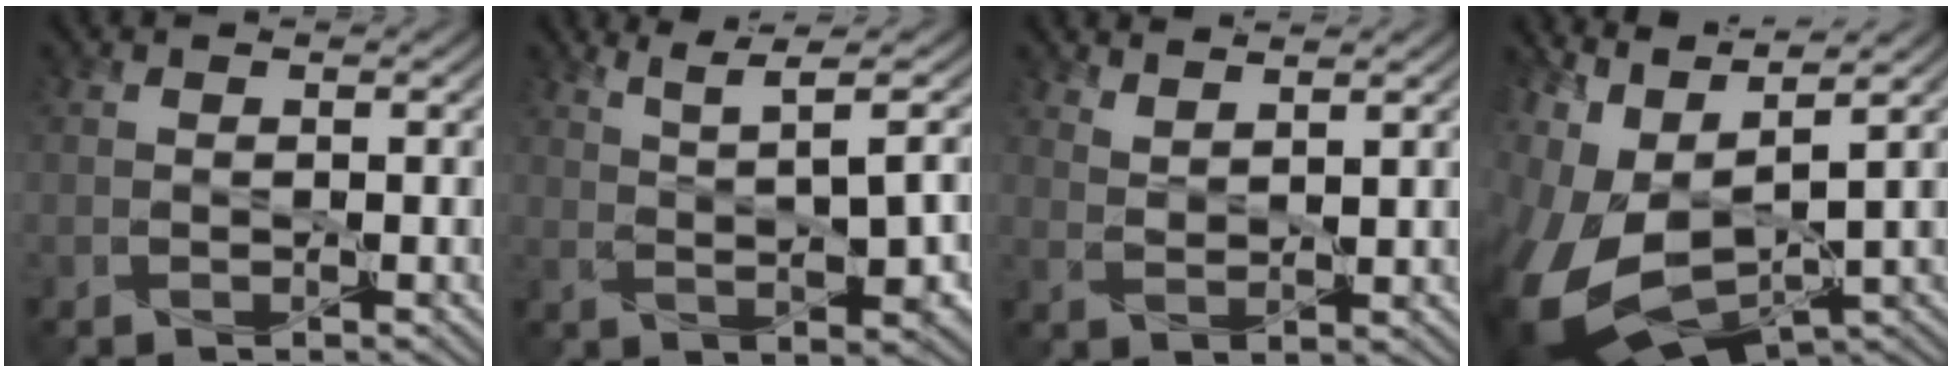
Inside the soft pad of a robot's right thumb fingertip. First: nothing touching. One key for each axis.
{"total": 4.5, "fx": 2.1, "fy": 0.3, "fz": 4.0, "tx": -0.079, "ty": 0.005, "tz": 0.046}
{"total": 3.3, "fx": 2.7, "fy": 0.6, "fz": 1.8, "tx": -0.034, "ty": -0.007, "tz": 0.060}
{"total": 16.0, "fx": -0.9, "fy": 7.7, "fz": 14.0, "tx": -0.318, "ty": -0.022, "tz": 0.013}